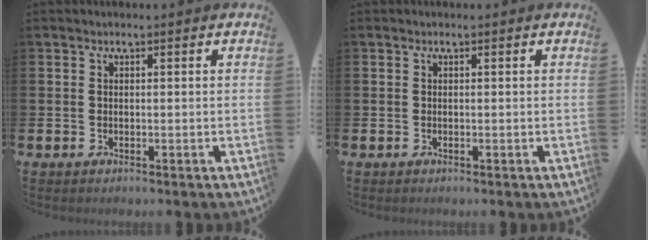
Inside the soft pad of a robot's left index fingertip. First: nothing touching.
{"total": 0.0}